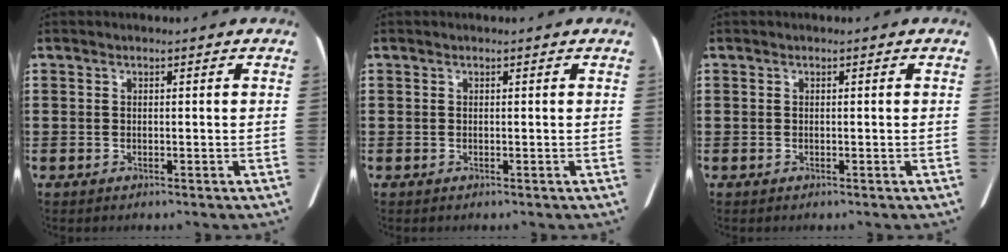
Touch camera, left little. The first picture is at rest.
{"total": 0.0}
{"total": 0.0}